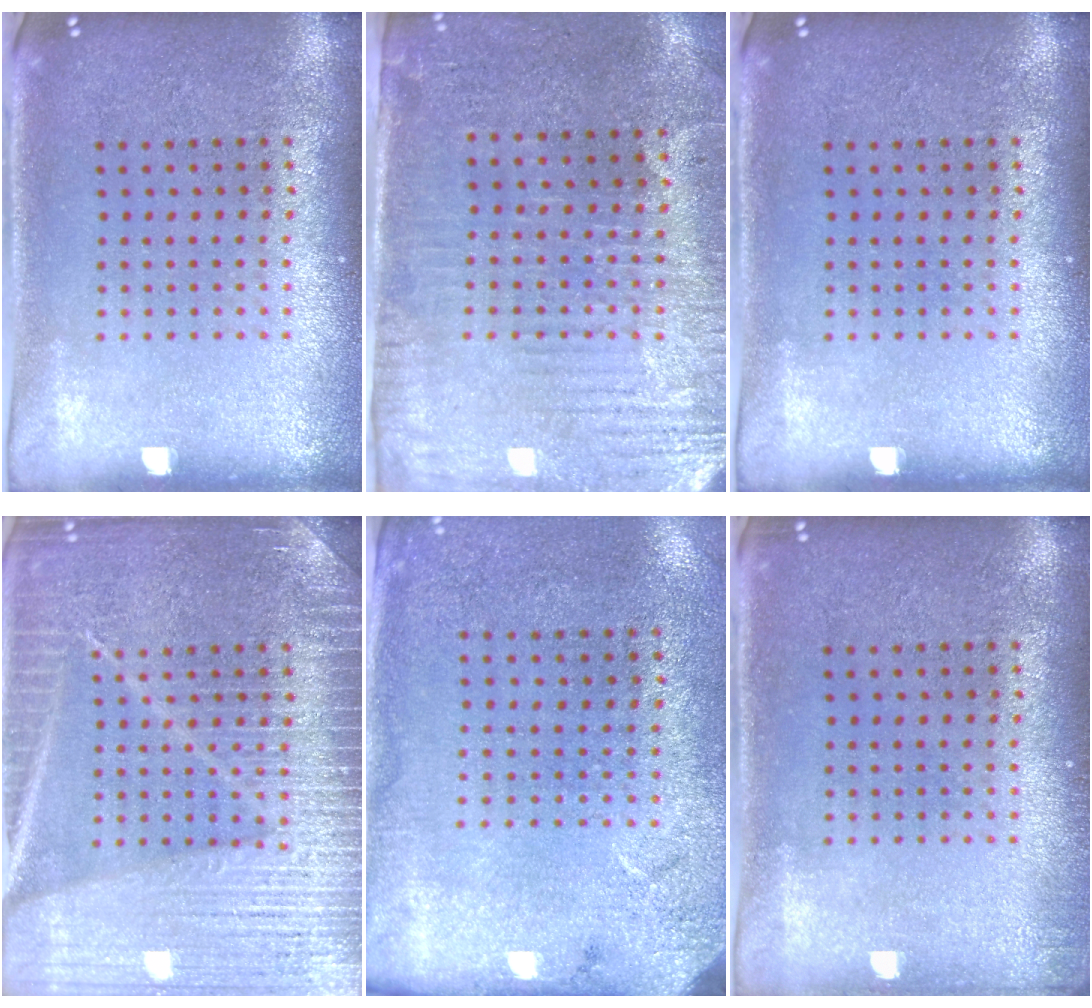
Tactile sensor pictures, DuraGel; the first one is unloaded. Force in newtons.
{"total": 3.2, "press": 2.9, "slide": 1.4}
{"total": 0.0}
{"total": 6.8, "press": 6.8, "slide": 1.0}
{"total": 2.6, "press": 2.1, "slide": 1.6}
{"total": 0.9, "press": 0.8, "slide": 0.3}